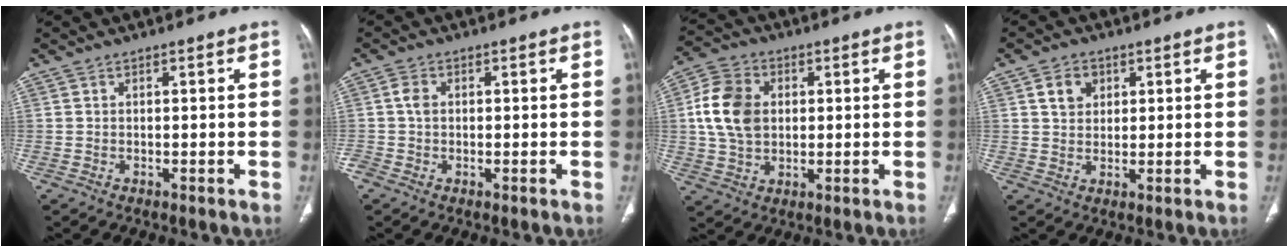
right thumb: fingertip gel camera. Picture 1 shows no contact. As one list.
[{"total": 2.3, "force": [0.0, 1.8, 1.5], "torque": [-0.029, 0.008, -0.004]}, {"total": 11.3, "force": [1.5, 8.4, 7.4], "torque": [-0.125, 0.006, 0.028]}, {"total": 4.7, "force": [1.9, 3.7, 2.3], "torque": [-0.015, -0.008, 0.034]}]